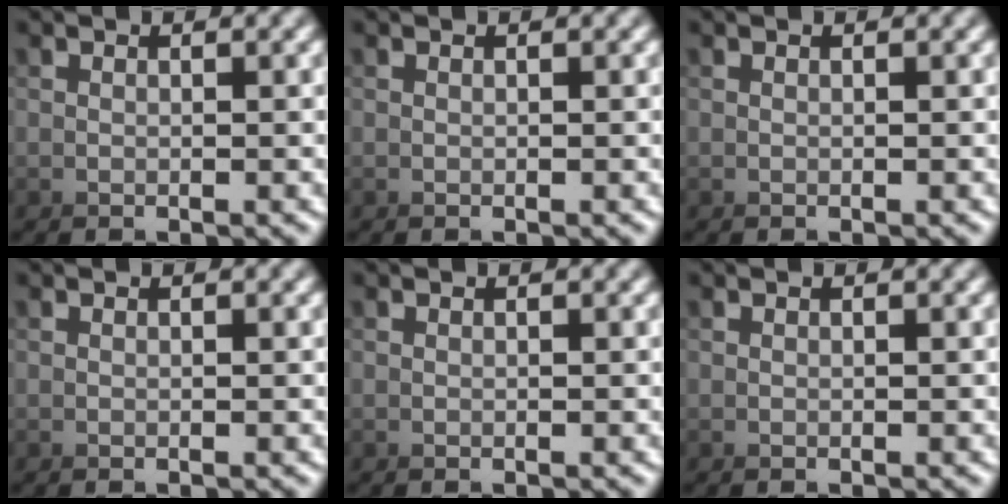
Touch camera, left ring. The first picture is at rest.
{"total": 0.0}
{"total": 0.0}
{"total": 0.0}
{"total": 0.0}
{"total": 0.0}